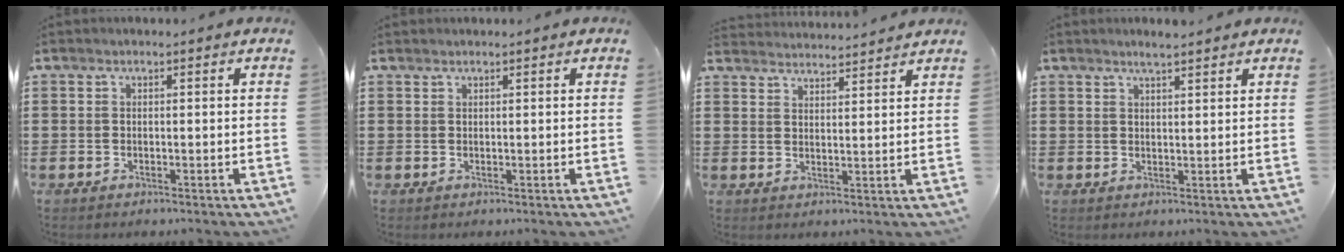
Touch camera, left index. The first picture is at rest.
{"total": 0.6, "force": [0.6, 0.1, 0.1], "torque": [-0.003, -0.001, 0.012]}
{"total": 3.2, "force": [3.2, -0.3, -0.4], "torque": [-0.003, -0.018, 0.058]}
{"total": 2.5, "force": [2.2, 0.1, 1.1], "torque": [-0.023, 0.000, 0.041]}